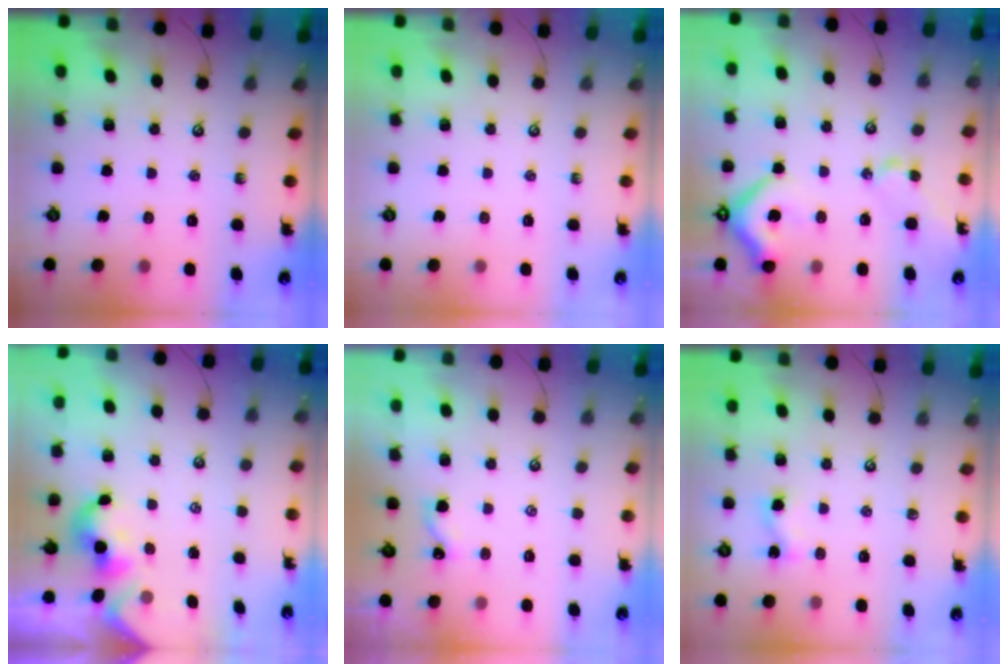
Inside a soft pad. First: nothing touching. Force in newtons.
{"total": 0.0}
{"total": 13.1, "press": 13.0, "slide": 1.8}
{"total": 1.1, "press": 1.0, "slide": 0.5}
{"total": 3.6, "press": 3.6, "slide": 0.2}
{"total": 3.7, "press": 3.7, "slide": 0.3}